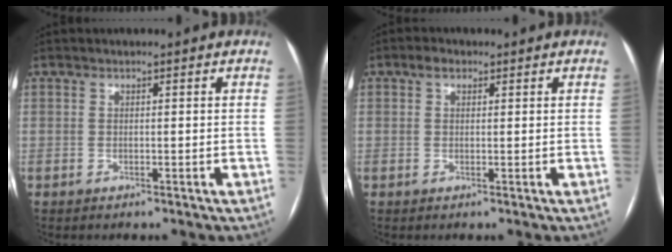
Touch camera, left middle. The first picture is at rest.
{"total": 1.7, "force": [0.9, 1.0, 1.1], "torque": [-0.022, 0.014, 0.016]}